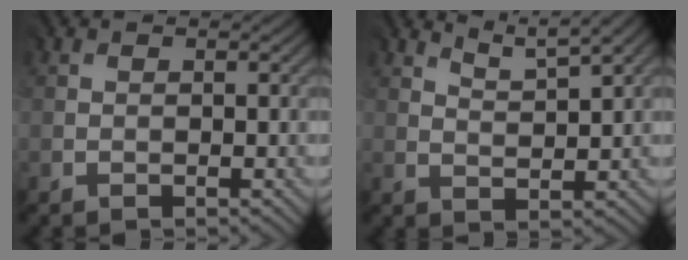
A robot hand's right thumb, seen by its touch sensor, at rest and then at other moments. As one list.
[{"total": 3.9, "force": [3.4, 0.1, 2.0], "torque": [-0.045, 0.006, 0.073]}]